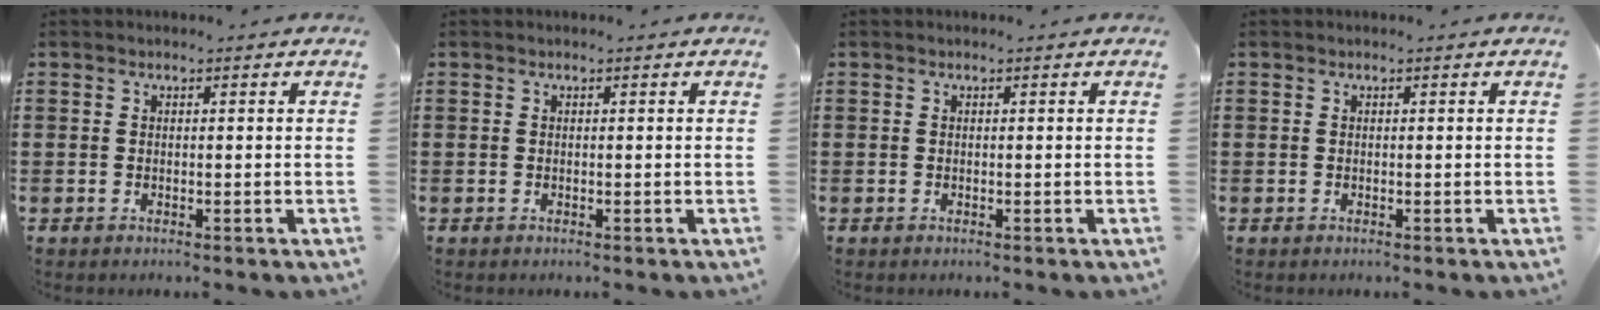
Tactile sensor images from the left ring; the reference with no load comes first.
{"total": 0.0}
{"total": 0.0}
{"total": 0.0}